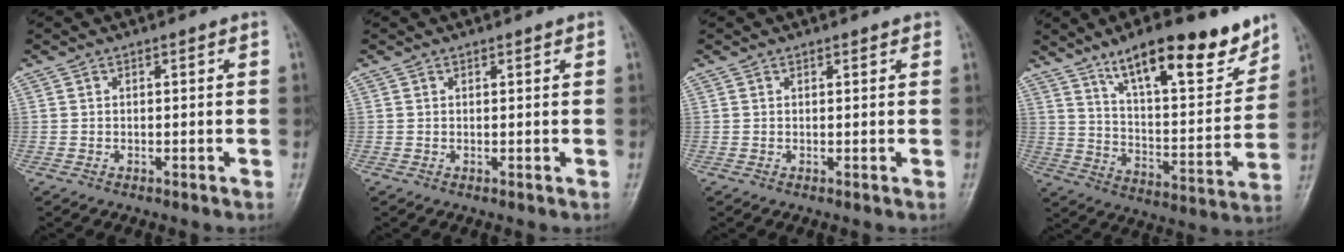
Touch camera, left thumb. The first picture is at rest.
{"total": 0.6, "force": [0.5, 0.2, 0.3], "torque": [-0.005, -0.002, 0.006]}
{"total": 0.9, "force": [0.7, 0.4, 0.4], "torque": [-0.004, -0.002, 0.007]}
{"total": 20.0, "force": [13.5, 6.0, 13.5], "torque": [-0.167, -0.068, 0.221]}